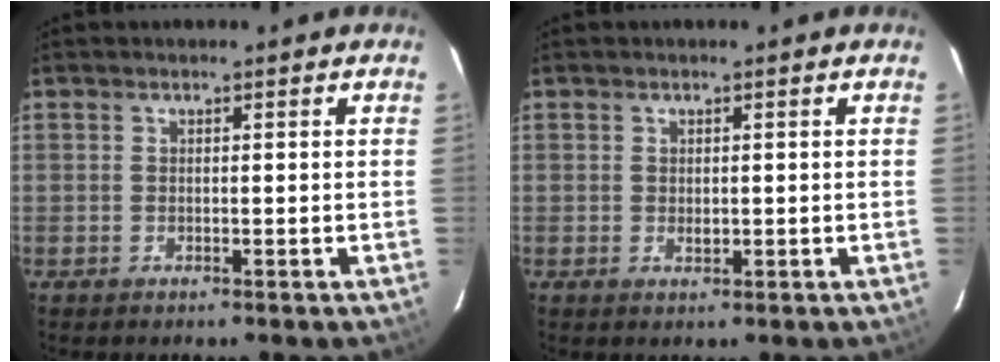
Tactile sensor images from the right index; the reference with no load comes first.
{"total": 1.2, "force": [0.0, 0.8, 0.8], "torque": [-0.014, 0.001, 0.000]}